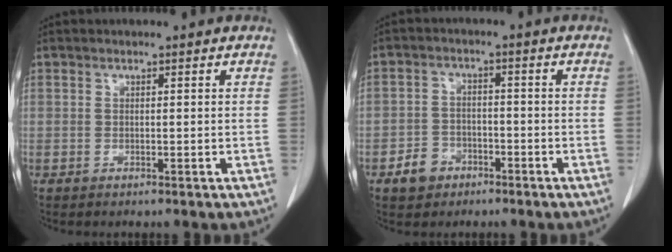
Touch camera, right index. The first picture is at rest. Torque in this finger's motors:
{"motor_torque": [-0.58, -0.33, -0.61, -0.21]}